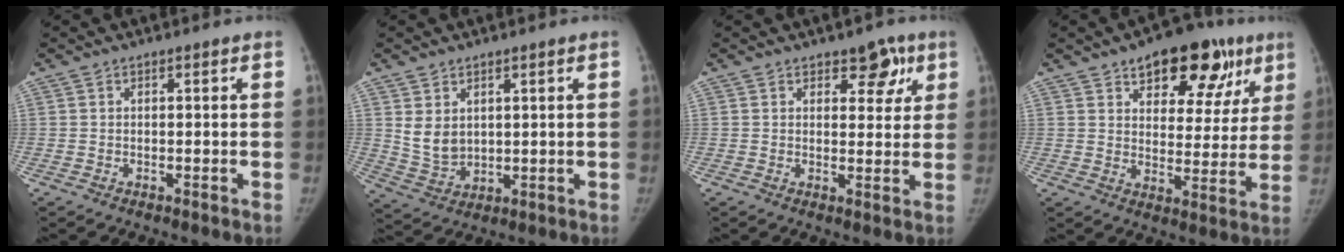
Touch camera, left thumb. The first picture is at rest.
{"total": 5.9, "force": [2.1, 4.3, 3.5], "torque": [-0.051, -0.020, 0.056]}
{"total": 6.0, "force": [3.3, 3.4, 3.6], "torque": [-0.011, -0.014, 0.040]}
{"total": 18.8, "force": [10.6, 9.8, 12.0], "torque": [-0.106, -0.020, 0.147]}